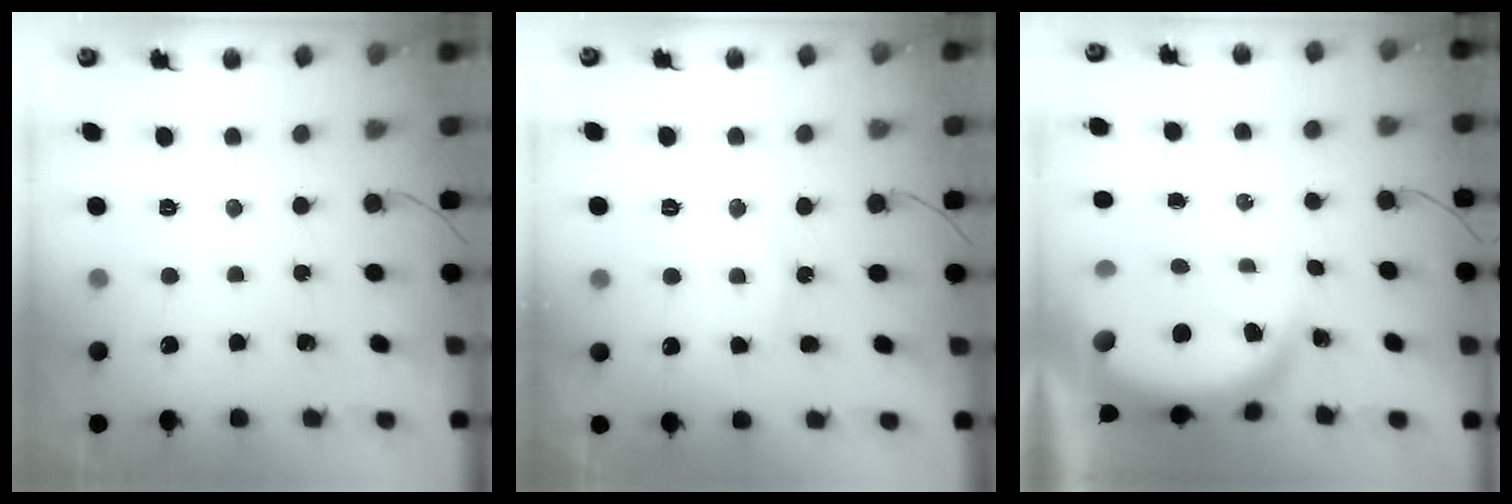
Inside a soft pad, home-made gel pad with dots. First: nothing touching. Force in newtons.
{"total": 7.7, "press": 7.7, "slide": 0.4}
{"total": 7.8, "press": 7.7, "slide": 1.1}